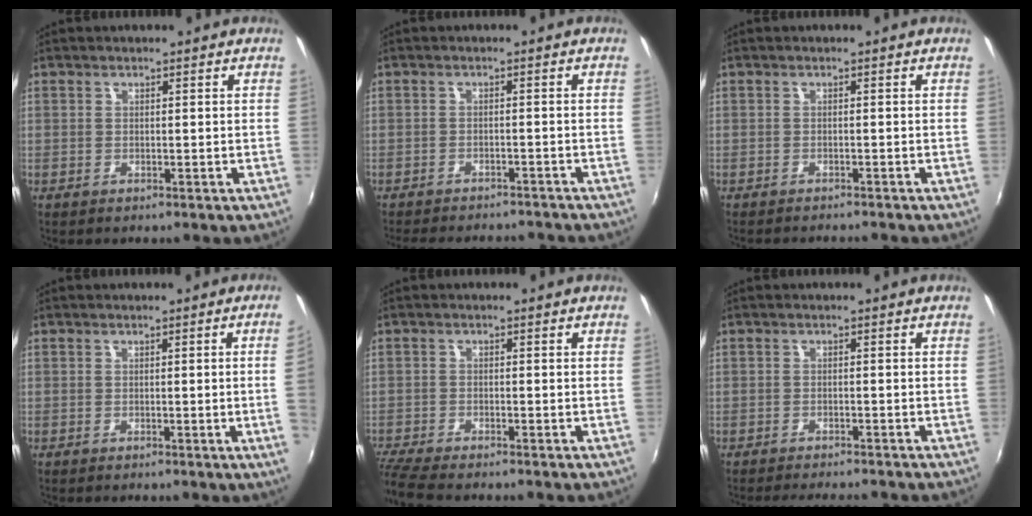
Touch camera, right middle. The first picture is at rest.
{"total": 12.1, "force": [-10.6, 3.2, 4.7], "torque": [-0.103, -0.015, -0.143]}
{"total": 3.5, "force": [-3.3, 0.2, 1.1], "torque": [-0.030, -0.012, -0.051]}
{"total": 3.4, "force": [0.0, -1.9, 2.8], "torque": [-0.042, -0.013, 0.006]}
{"total": 6.1, "force": [-5.5, 0.3, 2.6], "torque": [-0.077, -0.027, -0.101]}
{"total": 6.2, "force": [-5.6, 0.8, 2.5], "torque": [-0.063, -0.010, -0.083]}